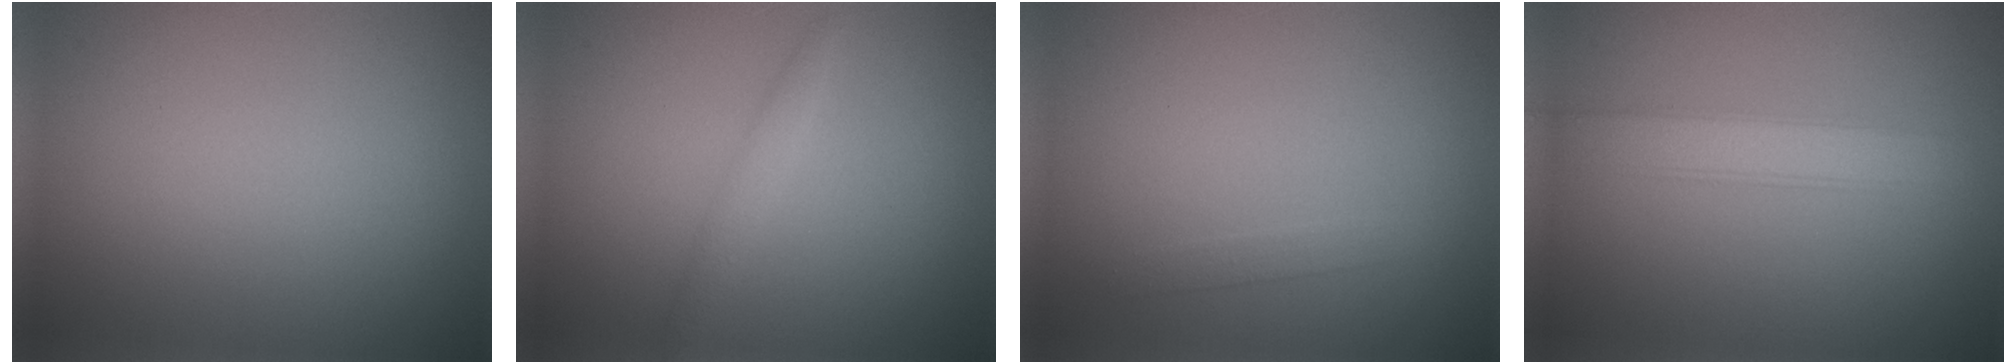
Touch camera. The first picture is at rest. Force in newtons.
{"total": 1.4, "press": 1.4, "slide": 0.1}
{"total": 1.1, "press": 1.1, "slide": 0.1}
{"total": 3.0, "press": 2.9, "slide": 0.2}